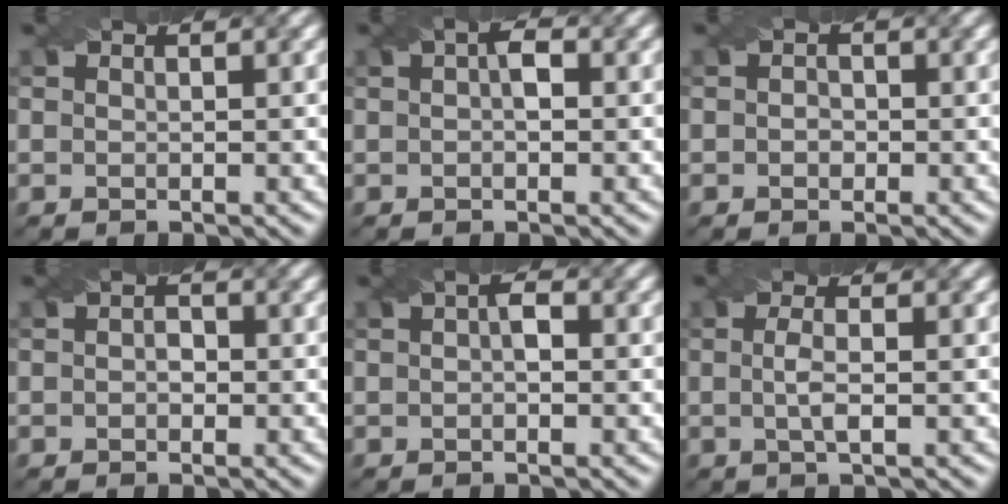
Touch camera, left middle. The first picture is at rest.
{"total": 1.6, "force": [0.1, 0.8, 1.4], "torque": [-0.024, 0.005, 0.001]}
{"total": 0.9, "force": [-0.1, 0.8, 0.4], "torque": [-0.007, -0.002, -0.006]}
{"total": 1.2, "force": [0.0, 0.9, 0.8], "torque": [-0.012, -0.003, -0.005]}
{"total": 1.4, "force": [0.0, 0.7, 1.2], "torque": [-0.021, 0.005, 0.000]}
{"total": 1.9, "force": [-0.2, 0.4, 1.8], "torque": [-0.039, 0.002, -0.004]}